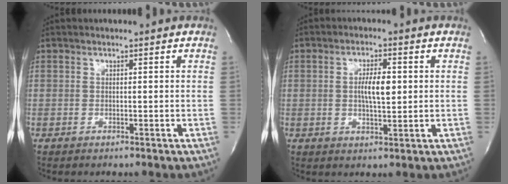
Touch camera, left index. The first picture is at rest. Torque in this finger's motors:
{"motor_torque": [0.41, 0.36, 0.09, 0.09]}